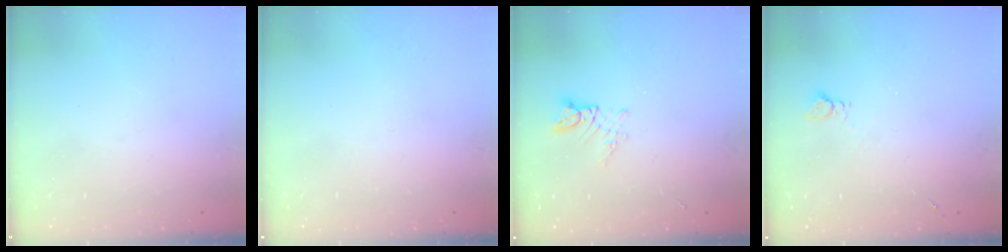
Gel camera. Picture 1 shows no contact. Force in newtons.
{"total": 0.0}
{"total": 2.8, "press": 2.8, "slide": 0.3}
{"total": 2.6, "press": 2.5, "slide": 0.4}